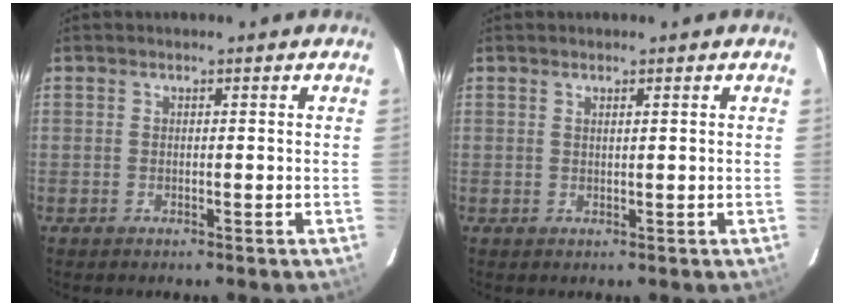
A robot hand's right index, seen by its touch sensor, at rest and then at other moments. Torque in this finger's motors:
{"motor_torque": [-0.22, -0.09, -0.04, 0.00]}